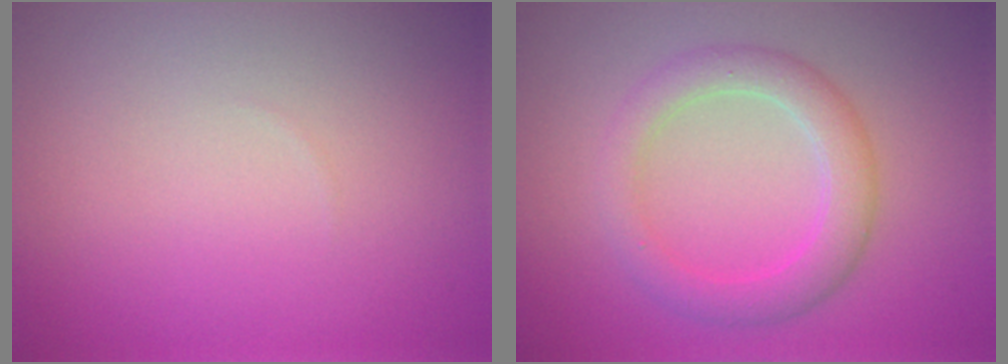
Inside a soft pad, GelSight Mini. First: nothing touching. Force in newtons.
{"total": 3.6, "press": 3.6, "slide": 0.2}